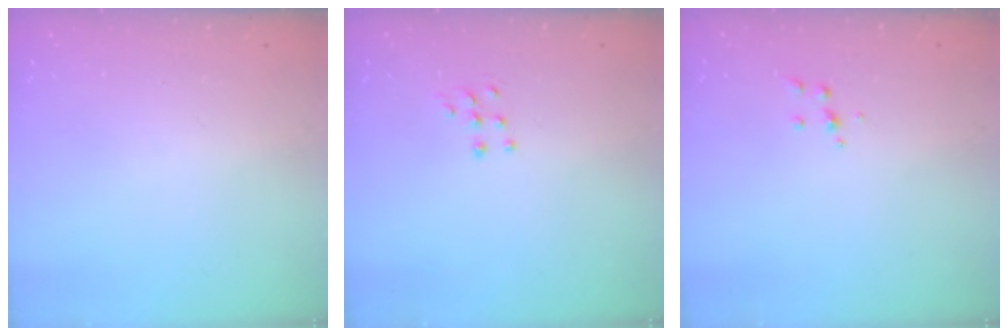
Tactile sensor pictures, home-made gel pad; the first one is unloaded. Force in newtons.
{"total": 6.4, "press": 6.3, "slide": 0.8}
{"total": 5.0, "press": 4.9, "slide": 0.8}